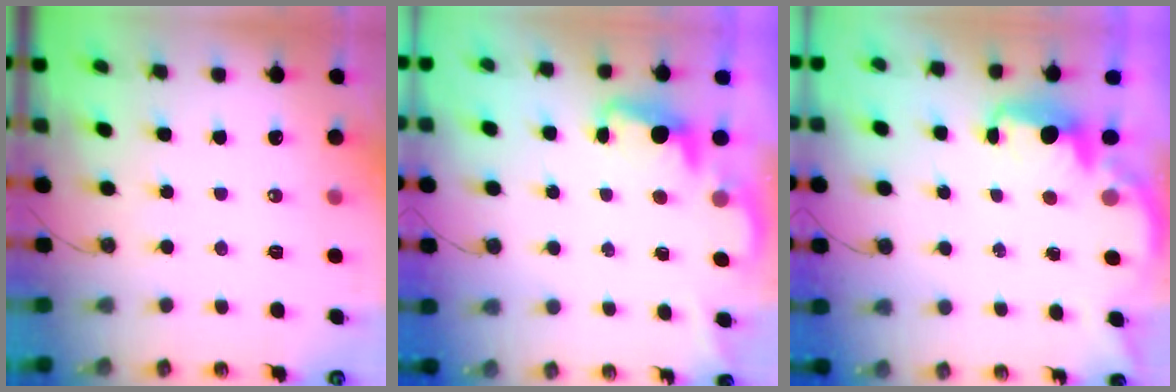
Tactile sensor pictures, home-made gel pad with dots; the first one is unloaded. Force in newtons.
{"total": 2.2, "press": 2.1, "slide": 0.5}
{"total": 2.3, "press": 2.1, "slide": 0.9}